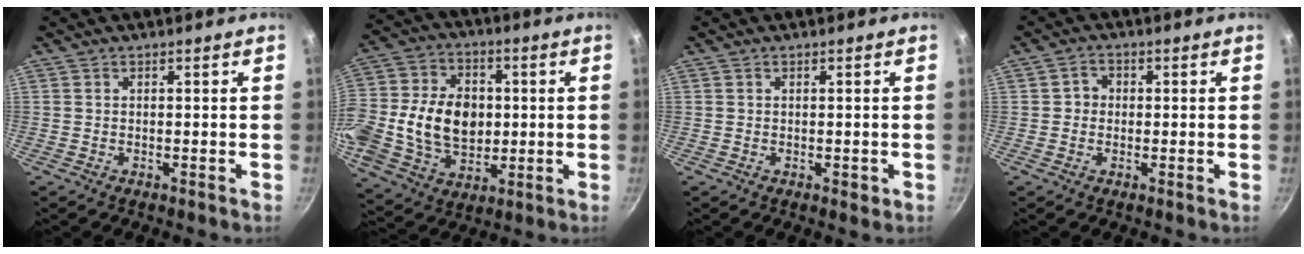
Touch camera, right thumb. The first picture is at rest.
{"total": 22.5, "force": [-0.1, 16.9, 14.8], "torque": [-0.292, 0.028, 0.003]}
{"total": 1.2, "force": [-0.2, 0.8, 0.9], "torque": [-0.009, 0.001, -0.001]}
{"total": 2.7, "force": [0.0, 2.5, 1.1], "torque": [-0.004, 0.007, -0.005]}